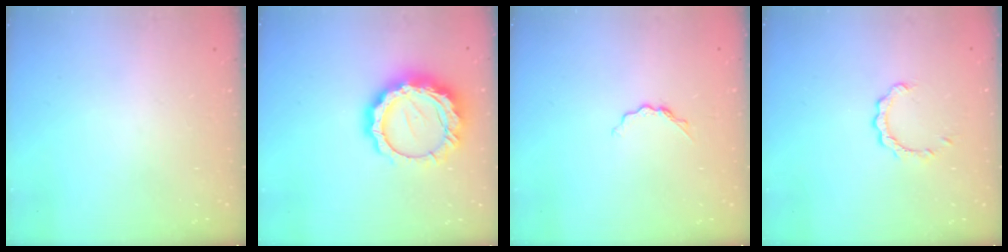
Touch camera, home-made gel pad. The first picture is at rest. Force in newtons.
{"total": 15.4, "press": 15.4, "slide": 1.1}
{"total": 5.1, "press": 5.0, "slide": 0.7}
{"total": 2.7, "press": 2.6, "slide": 0.2}